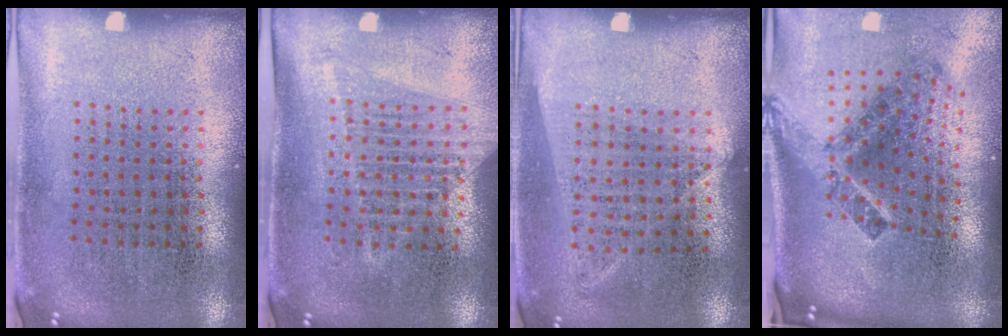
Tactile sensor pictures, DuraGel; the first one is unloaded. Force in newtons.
{"total": 1.5, "press": 1.4, "slide": 0.5}
{"total": 1.0, "press": 0.9, "slide": 0.5}
{"total": 2.9, "press": 1.7, "slide": 2.4}